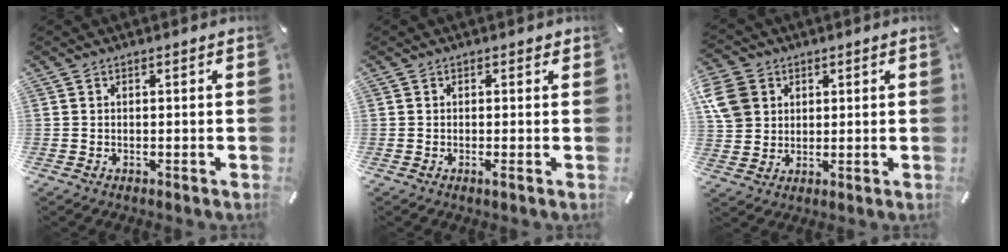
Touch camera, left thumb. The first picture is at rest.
{"total": 1.1, "force": [-0.1, 0.1, 1.1], "torque": [-0.019, -0.005, -0.001]}
{"total": 8.8, "force": [2.7, 7.7, 3.3], "torque": [-0.092, 0.007, 0.056]}